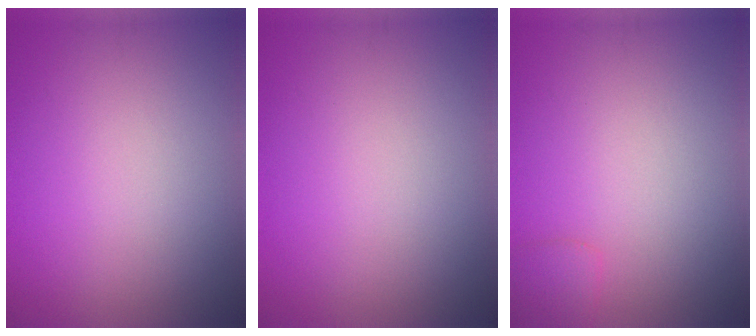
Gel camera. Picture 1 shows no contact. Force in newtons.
{"total": 0.0}
{"total": 1.3, "press": 1.3, "slide": 0.1}